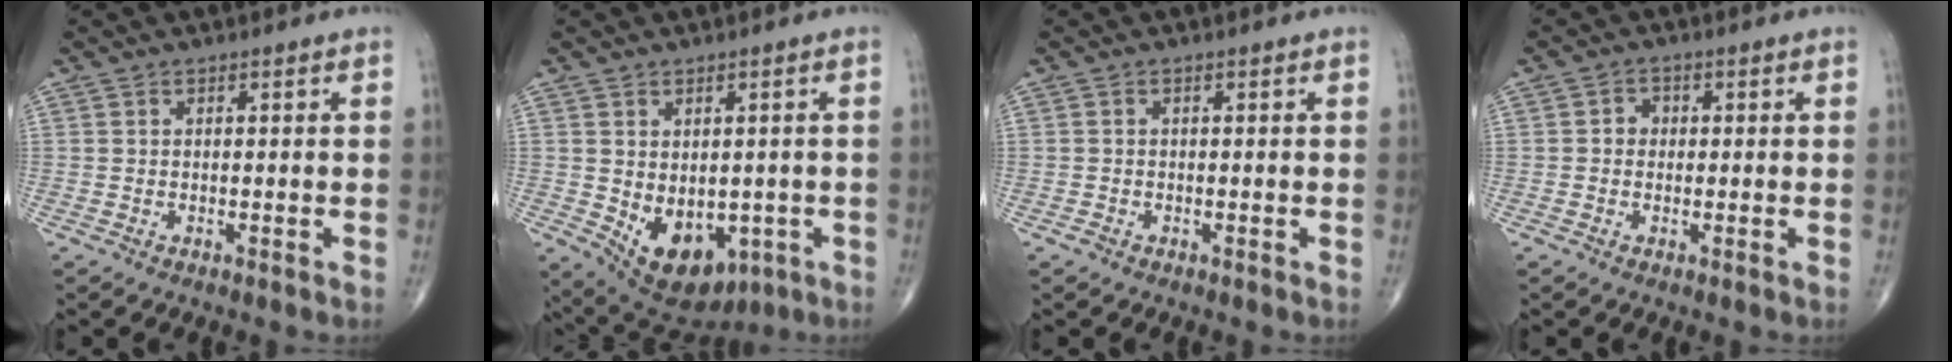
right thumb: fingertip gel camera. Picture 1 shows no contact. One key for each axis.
{"total": 12.1, "fx": -3.0, "fy": 8.0, "fz": 8.5, "tx": -0.101, "ty": -0.005, "tz": -0.019}
{"total": 0.8, "fx": -0.5, "fy": 0.6, "fz": 0.3, "tx": -0.006, "ty": 0.002, "tz": -0.011}
{"total": 2.3, "fx": 0.0, "fy": 2.1, "fz": 1.0, "tx": -0.002, "ty": 0.008, "tz": -0.005}